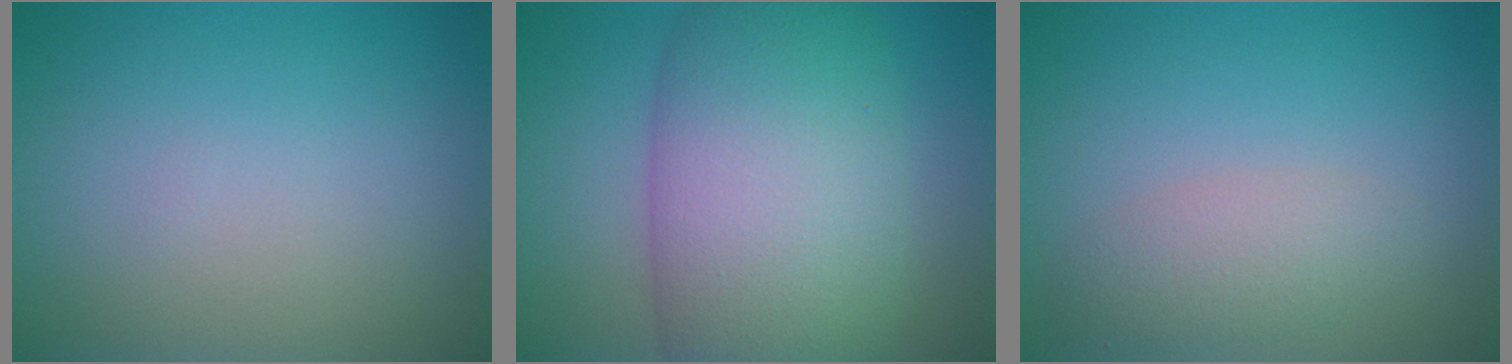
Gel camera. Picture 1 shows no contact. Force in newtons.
{"total": 12.3, "press": 12.3, "slide": 0.6}
{"total": 2.7, "press": 2.7, "slide": 0.1}